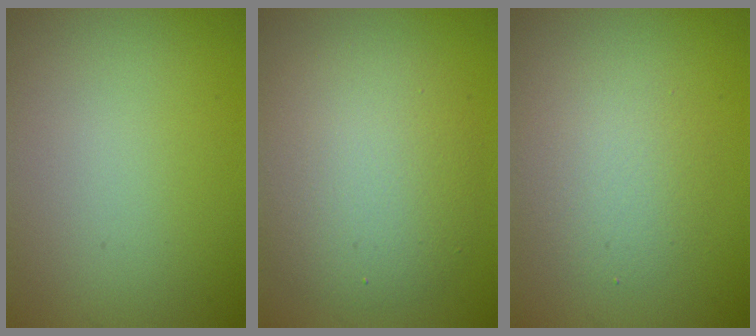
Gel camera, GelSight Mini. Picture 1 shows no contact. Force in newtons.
{"total": 6.4, "press": 6.3, "slide": 0.8}
{"total": 3.1, "press": 3.1, "slide": 0.2}